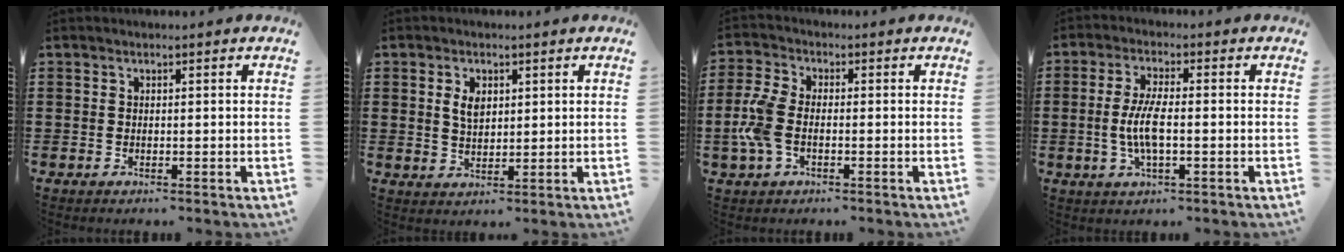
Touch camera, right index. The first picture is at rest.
{"total": 3.3, "force": [1.1, 1.9, 2.5], "torque": [-0.046, 0.005, 0.016]}
{"total": 6.1, "force": [-1.3, 3.4, 4.9], "torque": [-0.135, -0.007, -0.036]}
{"total": 5.6, "force": [-0.9, 1.7, 5.3], "torque": [-0.122, -0.004, -0.025]}